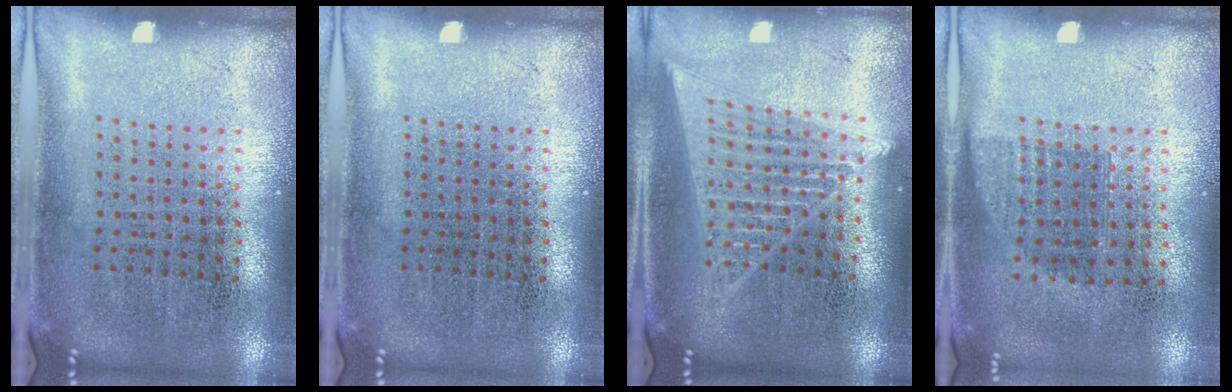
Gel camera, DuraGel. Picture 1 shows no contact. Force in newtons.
{"total": 0.0}
{"total": 1.8, "press": 1.6, "slide": 0.8}
{"total": 0.7, "press": 0.6, "slide": 0.3}